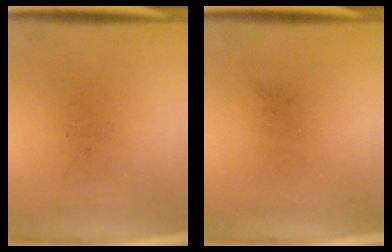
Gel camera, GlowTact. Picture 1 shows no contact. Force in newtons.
{"total": 0.0}